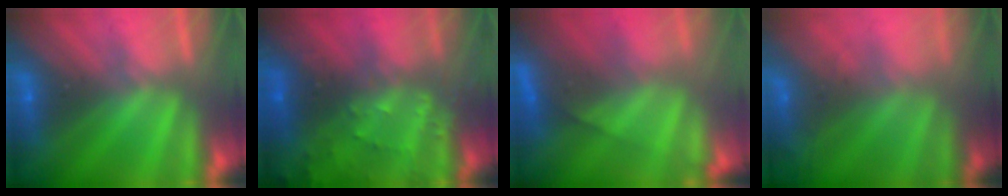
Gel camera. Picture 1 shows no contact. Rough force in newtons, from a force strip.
{"total": 6.0}
{"total": 9.4}
{"total": 8.1}